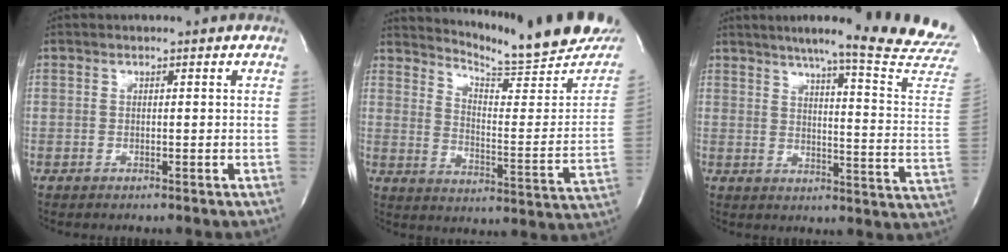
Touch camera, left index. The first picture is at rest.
{"total": 19.5, "force": [18.5, 0.2, 6.4], "torque": [-0.106, -0.107, 0.238]}
{"total": 22.6, "force": [19.6, -1.3, 11.2], "torque": [-0.156, -0.094, 0.233]}